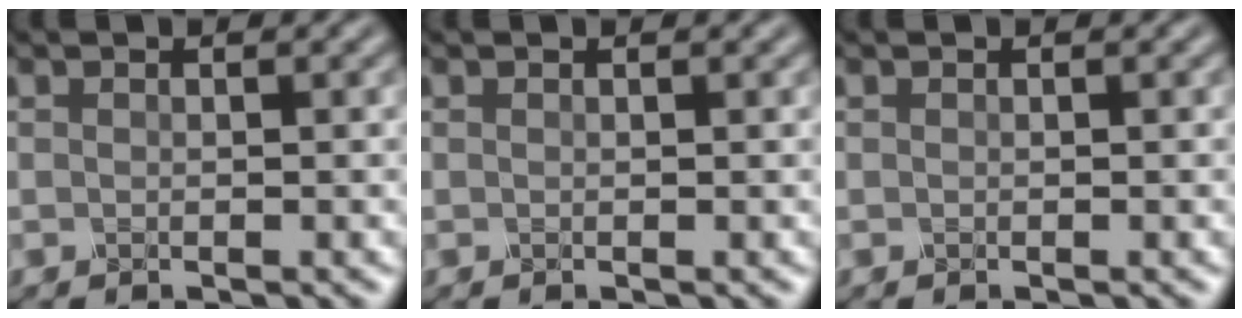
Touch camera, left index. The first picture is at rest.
{"total": 0.9, "force": [0.5, 0.3, 0.6], "torque": [-0.004, 0.002, -0.001]}
{"total": 0.0}